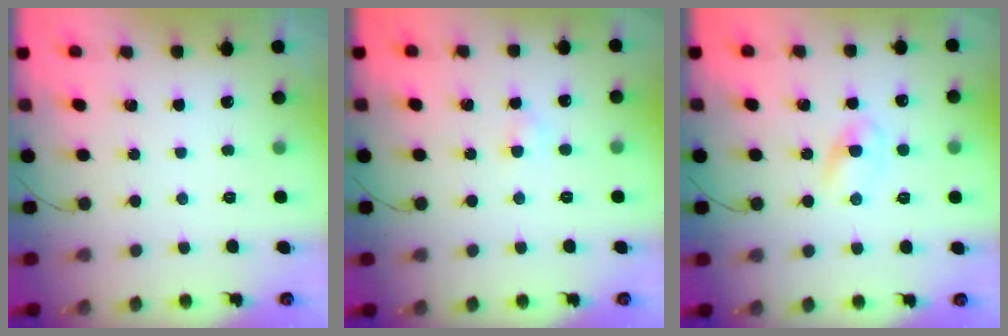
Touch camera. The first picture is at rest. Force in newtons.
{"total": 2.7, "press": 2.4, "slide": 1.1}
{"total": 2.7, "press": 2.4, "slide": 1.4}